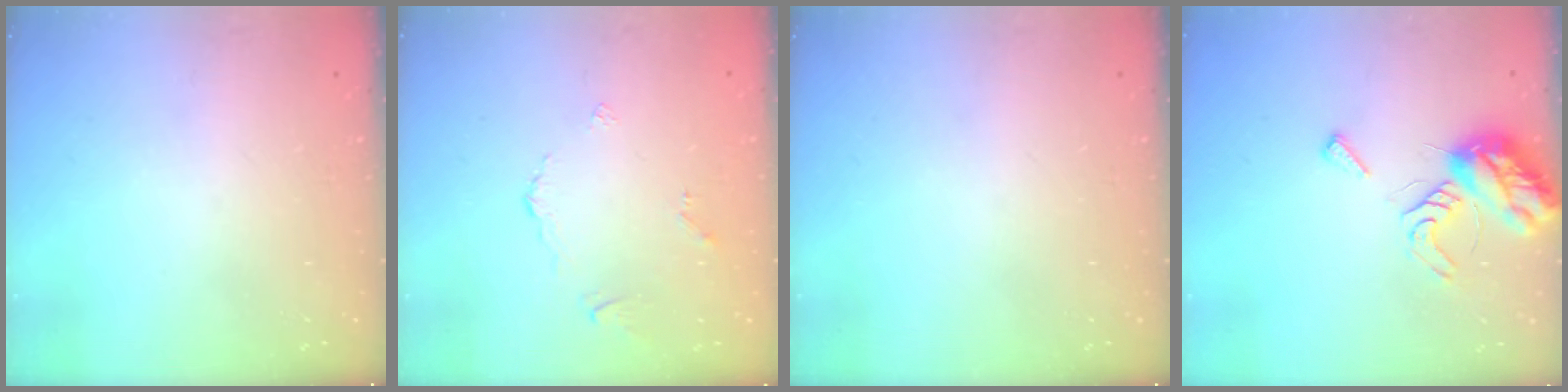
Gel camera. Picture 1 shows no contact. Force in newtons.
{"total": 2.6, "press": 2.6, "slide": 0.6}
{"total": 0.0}
{"total": 8.6, "press": 8.5, "slide": 0.9}